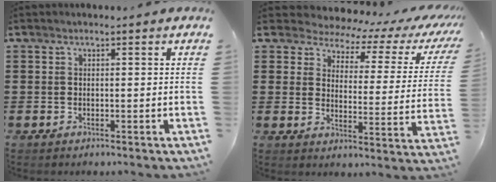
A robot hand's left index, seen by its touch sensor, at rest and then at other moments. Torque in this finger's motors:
{"motor_torque": [2.14, 0.00, 0.29, 0.02]}